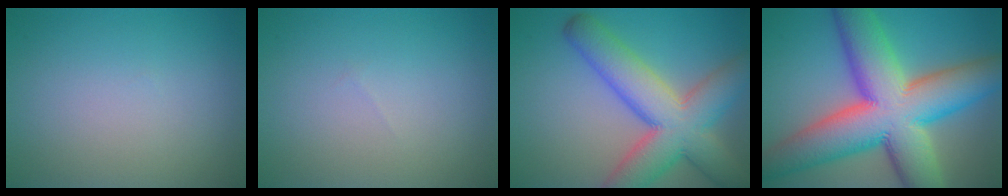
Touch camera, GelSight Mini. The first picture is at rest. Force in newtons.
{"total": 0.0}
{"total": 9.8, "press": 9.8, "slide": 0.5}
{"total": 15.7, "press": 15.7, "slide": 0.4}